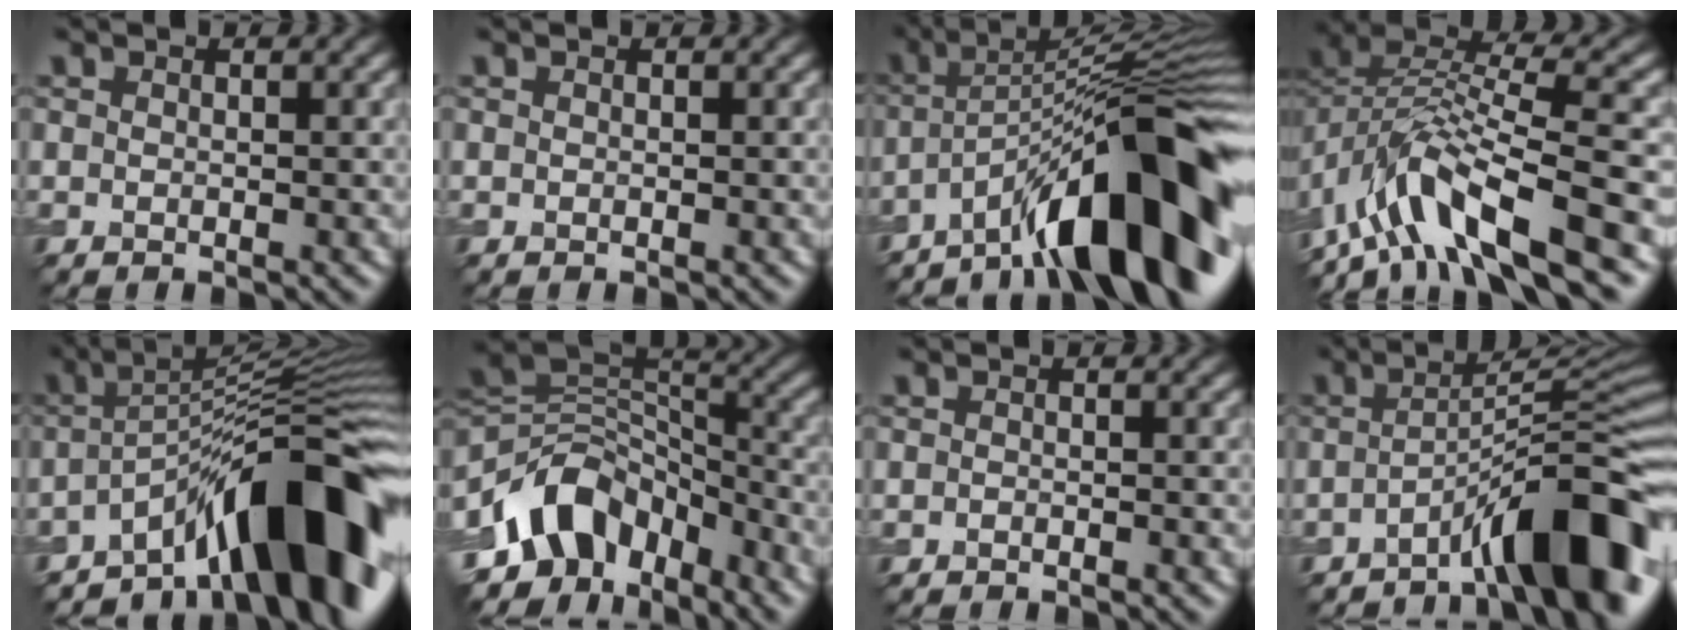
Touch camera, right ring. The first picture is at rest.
{"total": 0.0}
{"total": 13.2, "force": [-7.7, 2.9, 10.4], "torque": [-0.140, 0.024, -0.131]}
{"total": 10.2, "force": [-5.8, 3.6, 7.5], "torque": [-0.126, 0.010, -0.116]}
{"total": 12.7, "force": [-6.7, 3.5, 10.2], "torque": [-0.120, 0.023, -0.115]}
{"total": 10.1, "force": [-5.3, 6.6, 5.6], "torque": [-0.089, 0.011, -0.100]}
{"total": 0.7, "force": [-0.6, 0.1, 0.4], "torque": [-0.007, -0.002, -0.013]}
{"total": 10.0, "force": [-5.4, 1.9, 8.2], "torque": [-0.105, 0.021, -0.091]}